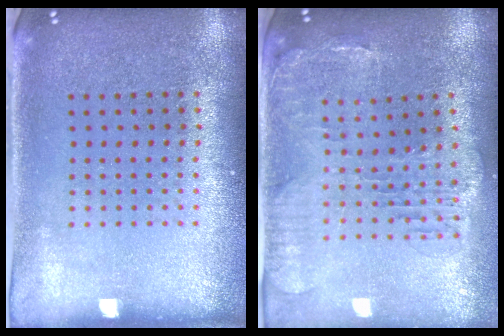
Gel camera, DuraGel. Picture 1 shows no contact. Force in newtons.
{"total": 1.5, "press": 1.4, "slide": 0.4}